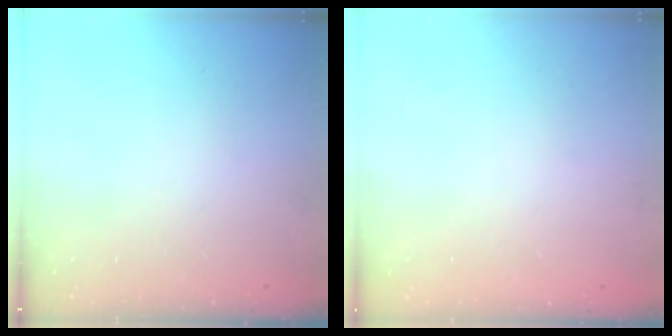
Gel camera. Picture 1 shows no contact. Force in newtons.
{"total": 1.8, "press": 1.8, "slide": 0.2}